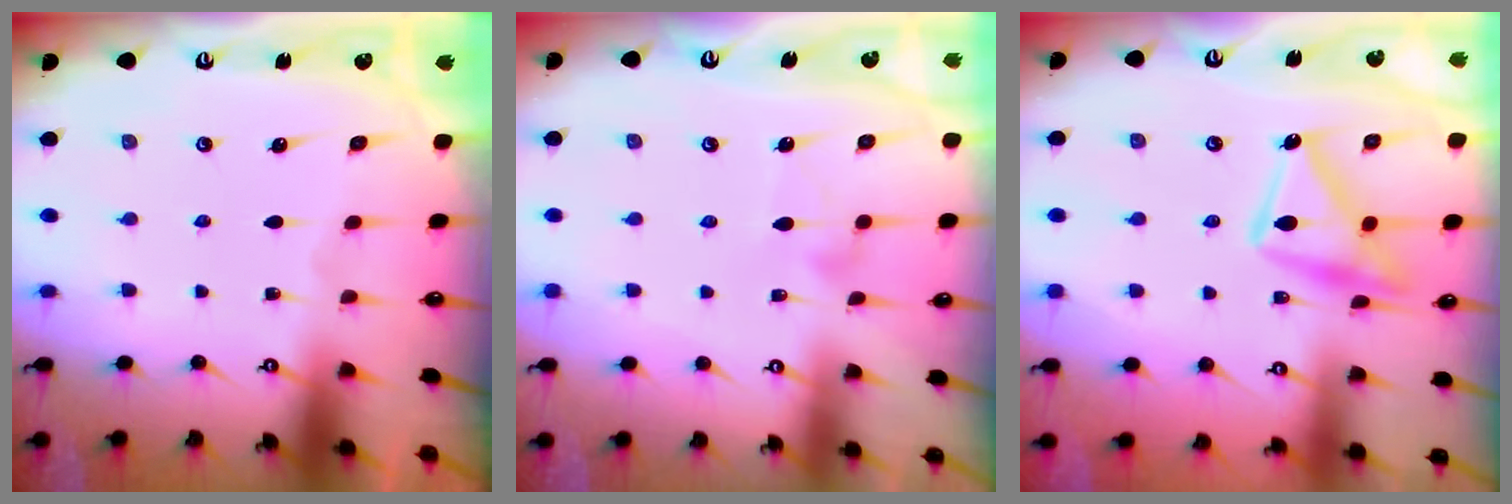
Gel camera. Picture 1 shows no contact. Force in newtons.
{"total": 7.7, "press": 7.7, "slide": 0.4}
{"total": 16.0, "press": 16.0, "slide": 0.7}